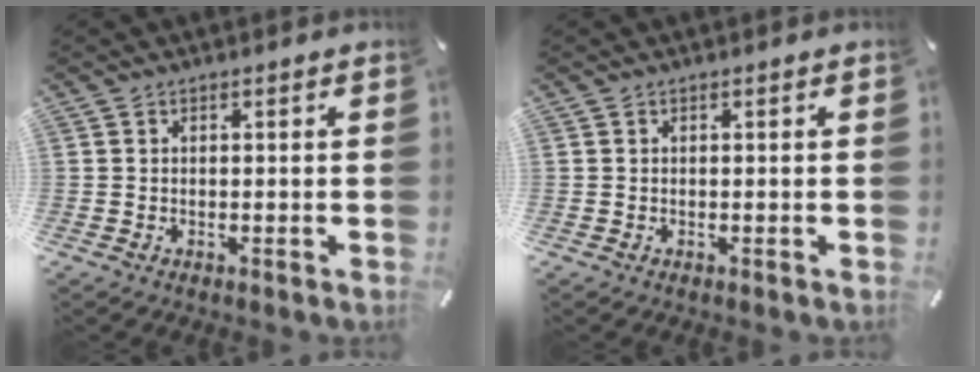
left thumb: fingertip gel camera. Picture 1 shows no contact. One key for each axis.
{"total": 0.0}